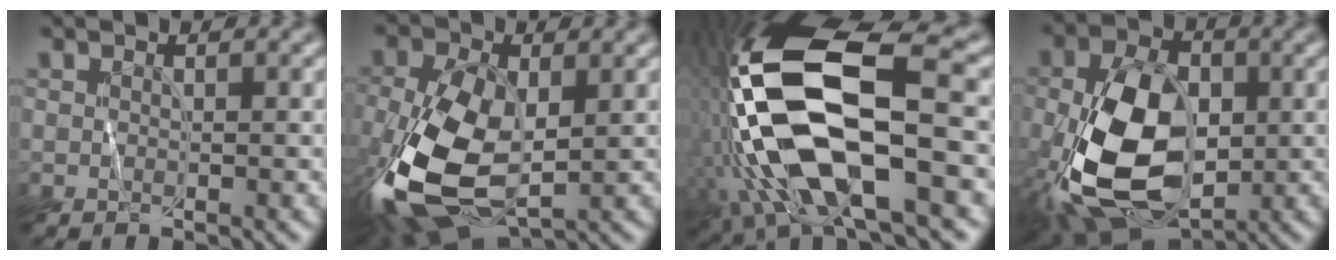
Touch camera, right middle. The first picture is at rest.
{"total": 11.9, "force": [-2.8, 6.3, 9.7], "torque": [-0.236, -0.019, -0.052]}
{"total": 16.7, "force": [-2.2, 6.7, 15.1], "torque": [-0.324, 0.009, -0.039]}
{"total": 13.2, "force": [-2.5, 8.0, 10.2], "torque": [-0.224, -0.013, -0.048]}